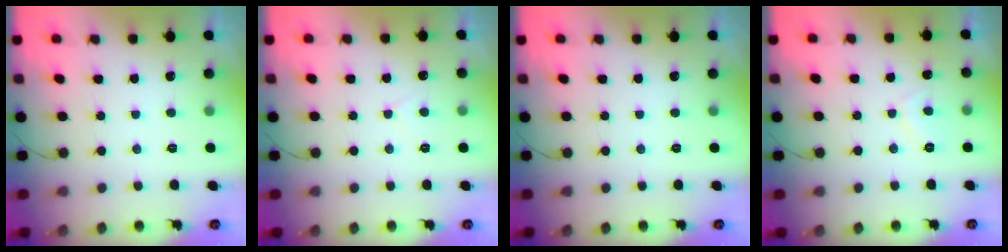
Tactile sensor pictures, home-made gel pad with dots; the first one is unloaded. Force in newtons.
{"total": 2.3, "press": 2.3, "slide": 0.2}
{"total": 0.0}
{"total": 2.5, "press": 2.4, "slide": 0.7}